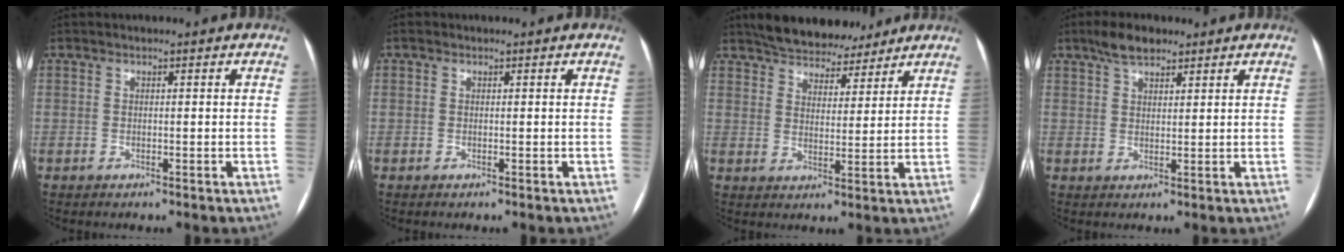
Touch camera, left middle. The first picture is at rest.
{"total": 0.0}
{"total": 12.0, "force": [10.5, 4.2, 4.0], "torque": [-0.050, 0.016, 0.156]}
{"total": 4.6, "force": [3.4, 1.8, 2.4], "torque": [-0.050, 0.013, 0.062]}